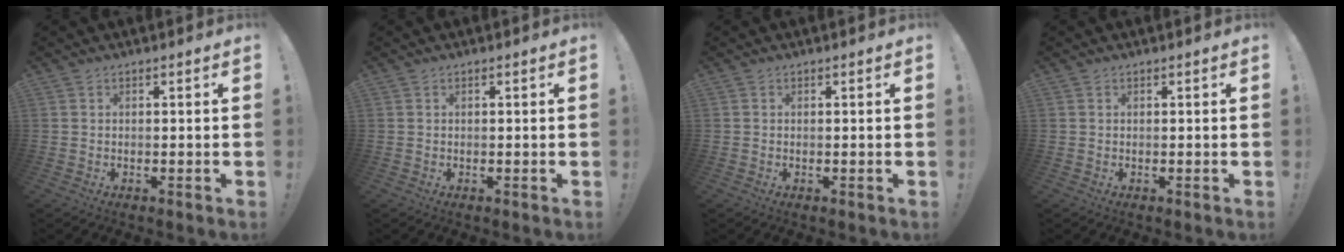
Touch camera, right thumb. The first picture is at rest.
{"total": 0.0}
{"total": 0.0}
{"total": 0.0}